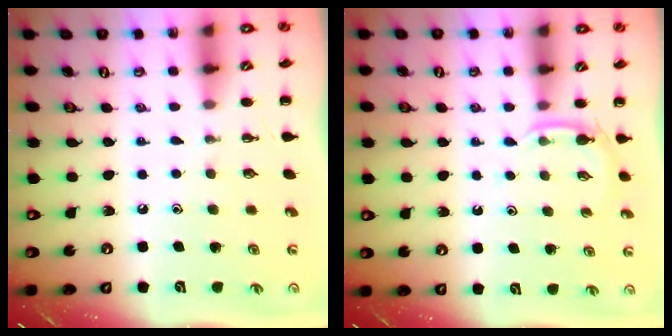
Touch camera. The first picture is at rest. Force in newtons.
{"total": 3.1, "press": 2.9, "slide": 1.1}